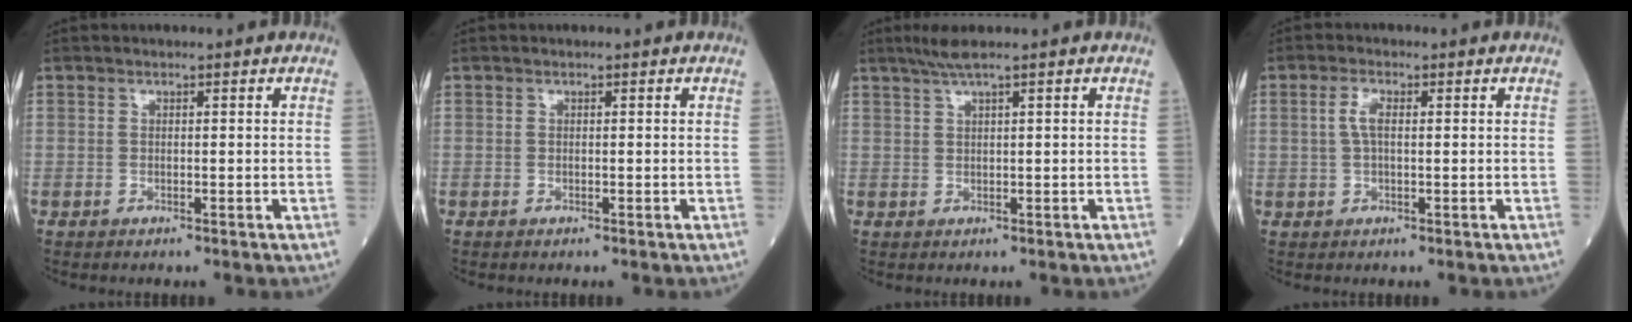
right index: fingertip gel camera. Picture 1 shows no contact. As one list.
[{"total": 0.0}, {"total": 2.6, "force": [1.8, -0.4, 1.8], "torque": [-0.047, 0.007, 0.041]}, {"total": 2.7, "force": [0.4, 0.9, 2.5], "torque": [-0.056, 0.008, 0.008]}]